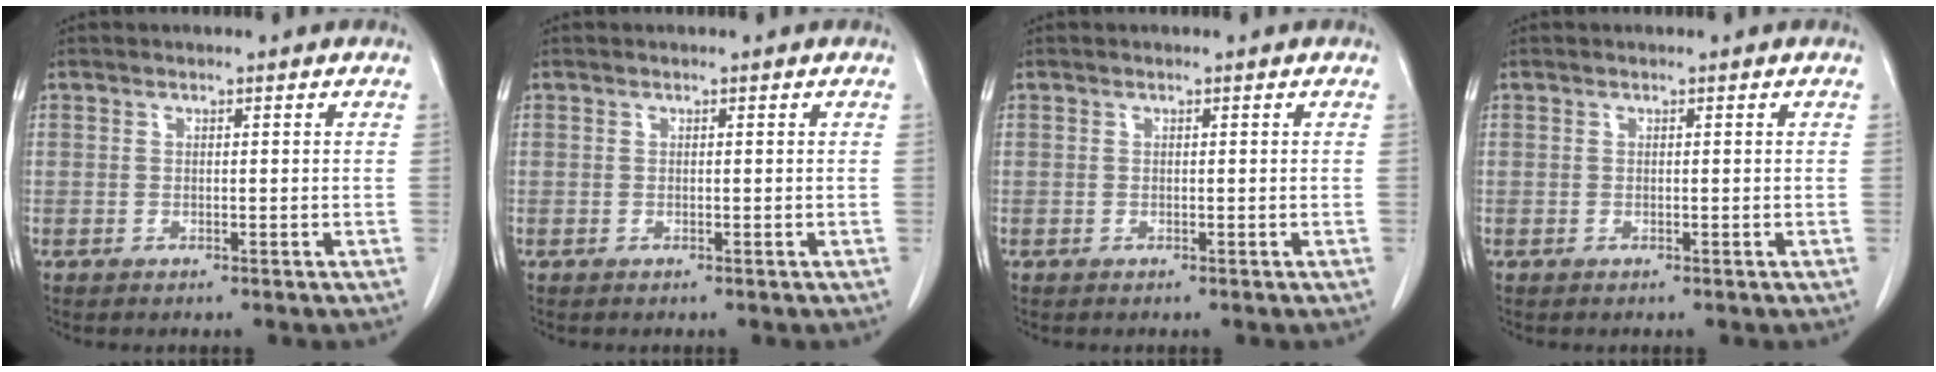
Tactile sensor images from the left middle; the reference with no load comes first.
{"total": 0.0}
{"total": 0.0}
{"total": 0.0}